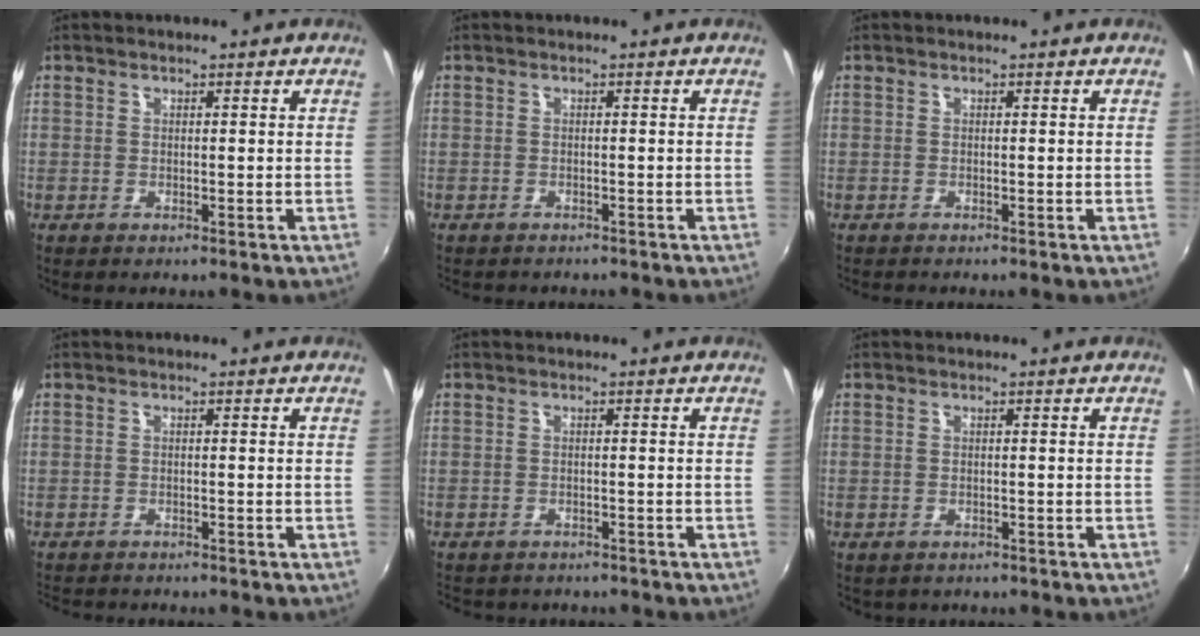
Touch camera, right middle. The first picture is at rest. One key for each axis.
{"total": 1.7, "fx": -1.5, "fy": 0.7, "fz": 0.3, "tx": -0.011, "ty": -0.005, "tz": -0.021}
{"total": 0.5, "fx": -0.4, "fy": -0.1, "fz": 0.2, "tx": -0.002, "ty": -0.002, "tz": -0.007}
{"total": 4.4, "fx": -4.2, "fy": 0.7, "fz": 1.2, "tx": -0.034, "ty": -0.019, "tz": -0.065}
{"total": 5.2, "fx": -4.6, "fy": 1.9, "fz": 1.4, "tx": -0.038, "ty": -0.020, "tz": -0.065}
{"total": 1.4, "fx": -1.1, "fy": 0.8, "fz": 0.4, "tx": -0.014, "ty": -0.005, "tz": -0.013}